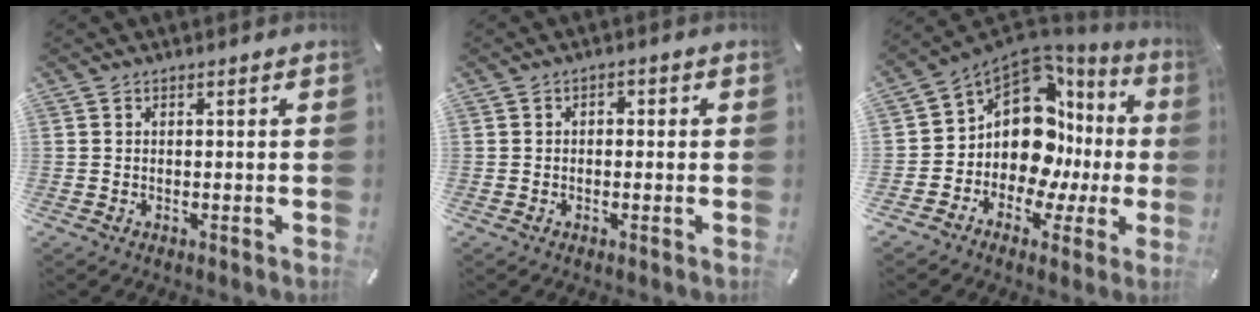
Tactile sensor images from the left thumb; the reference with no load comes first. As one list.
[{"total": 1.7, "force": [-0.8, 1.1, 1.0], "torque": [-0.019, 0.009, -0.017]}, {"total": 13.8, "force": [3.5, 10.1, 8.7], "torque": [-0.163, -0.065, 0.062]}]